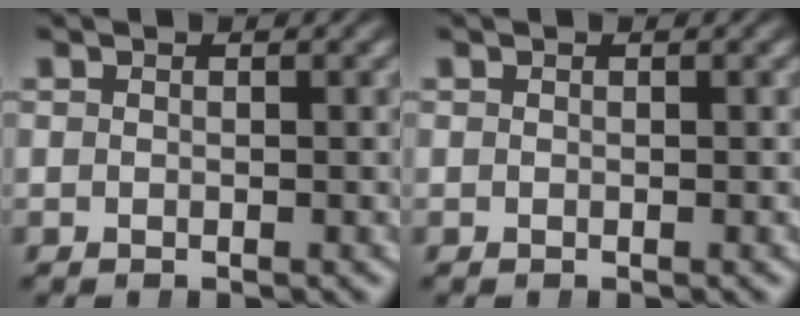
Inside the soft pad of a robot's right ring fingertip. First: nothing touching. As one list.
[{"total": 0.0}]